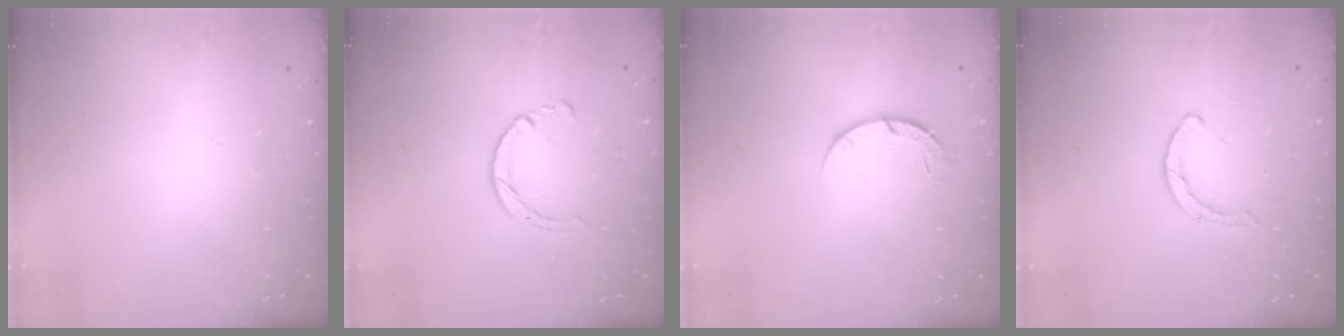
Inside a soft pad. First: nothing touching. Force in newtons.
{"total": 2.9, "press": 2.8, "slide": 0.4}
{"total": 5.1, "press": 5.1, "slide": 0.7}
{"total": 1.9, "press": 1.8, "slide": 0.3}